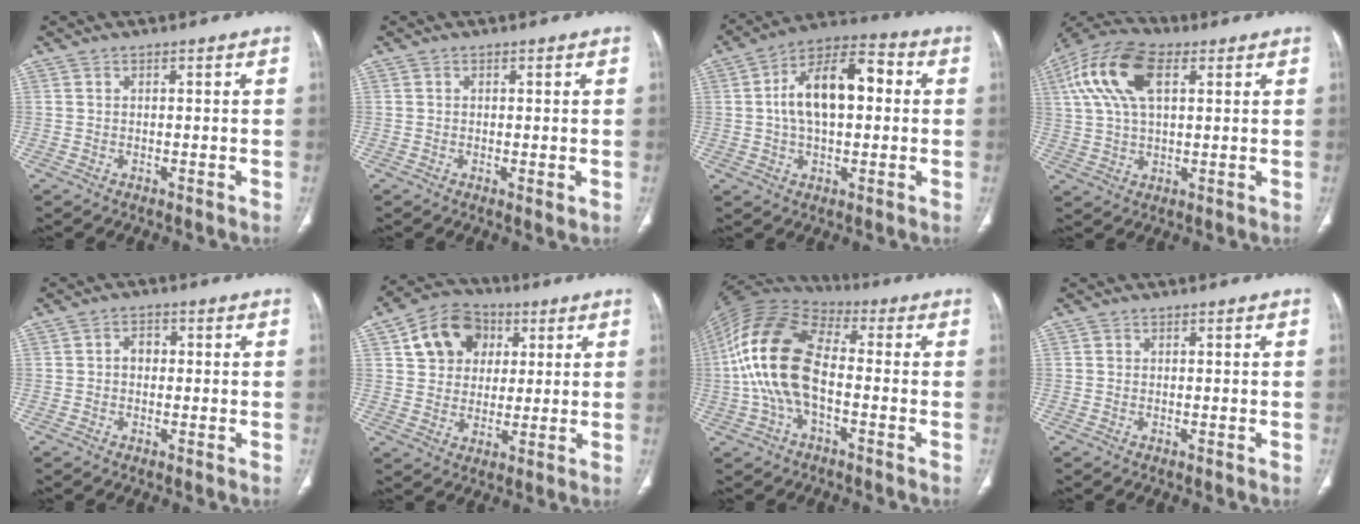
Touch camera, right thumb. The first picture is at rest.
{"total": 1.2, "force": [-0.1, 0.4, 1.1], "torque": [-0.022, -0.007, -0.002]}
{"total": 15.3, "force": [1.6, 8.3, 12.7], "torque": [-0.207, 0.035, 0.019]}
{"total": 14.7, "force": [5.0, 7.6, 11.5], "torque": [-0.235, 0.020, 0.089]}
{"total": 2.6, "force": [0.0, 2.1, 1.6], "torque": [-0.014, 0.011, -0.005]}
{"total": 12.3, "force": [4.2, 9.9, 5.9], "torque": [-0.073, -0.002, 0.068]}
{"total": 16.7, "force": [-1.6, 9.1, 13.9], "torque": [-0.285, 0.036, -0.038]}
{"total": 0.0}